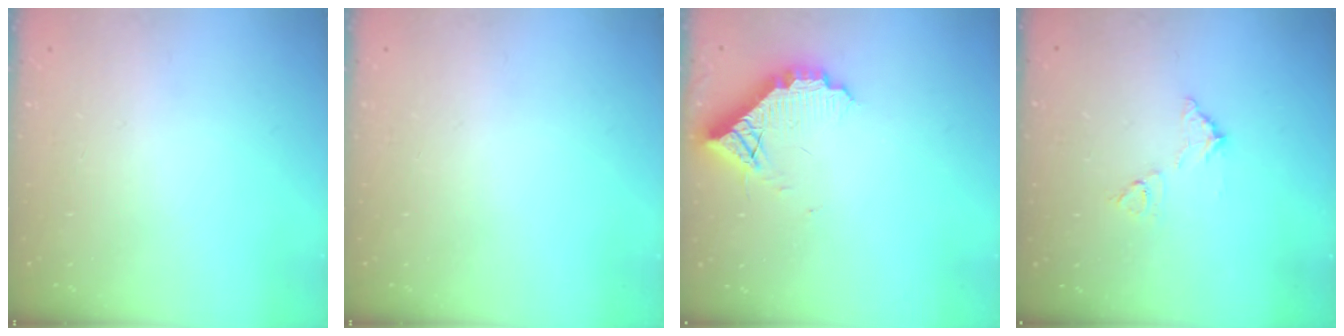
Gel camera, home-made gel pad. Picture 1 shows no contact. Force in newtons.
{"total": 0.0}
{"total": 10.0, "press": 10.0, "slide": 0.8}
{"total": 7.3, "press": 7.3, "slide": 0.3}